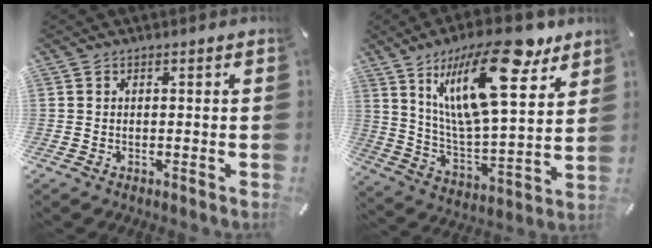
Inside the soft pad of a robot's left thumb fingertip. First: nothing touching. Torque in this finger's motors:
{"motor_torque": [2.81, 2.20, 1.57, -1.20, 0.66]}